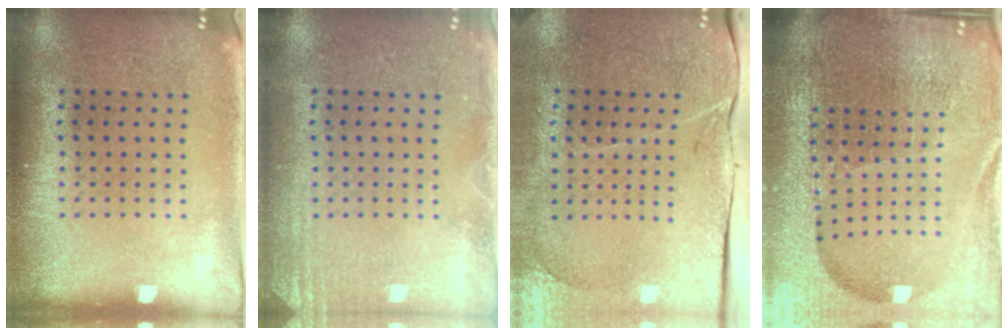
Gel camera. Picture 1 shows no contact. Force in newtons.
{"total": 2.0, "press": 2.0, "slide": 0.4}
{"total": 3.4, "press": 3.3, "slide": 0.9}
{"total": 6.9, "press": 6.0, "slide": 3.4}